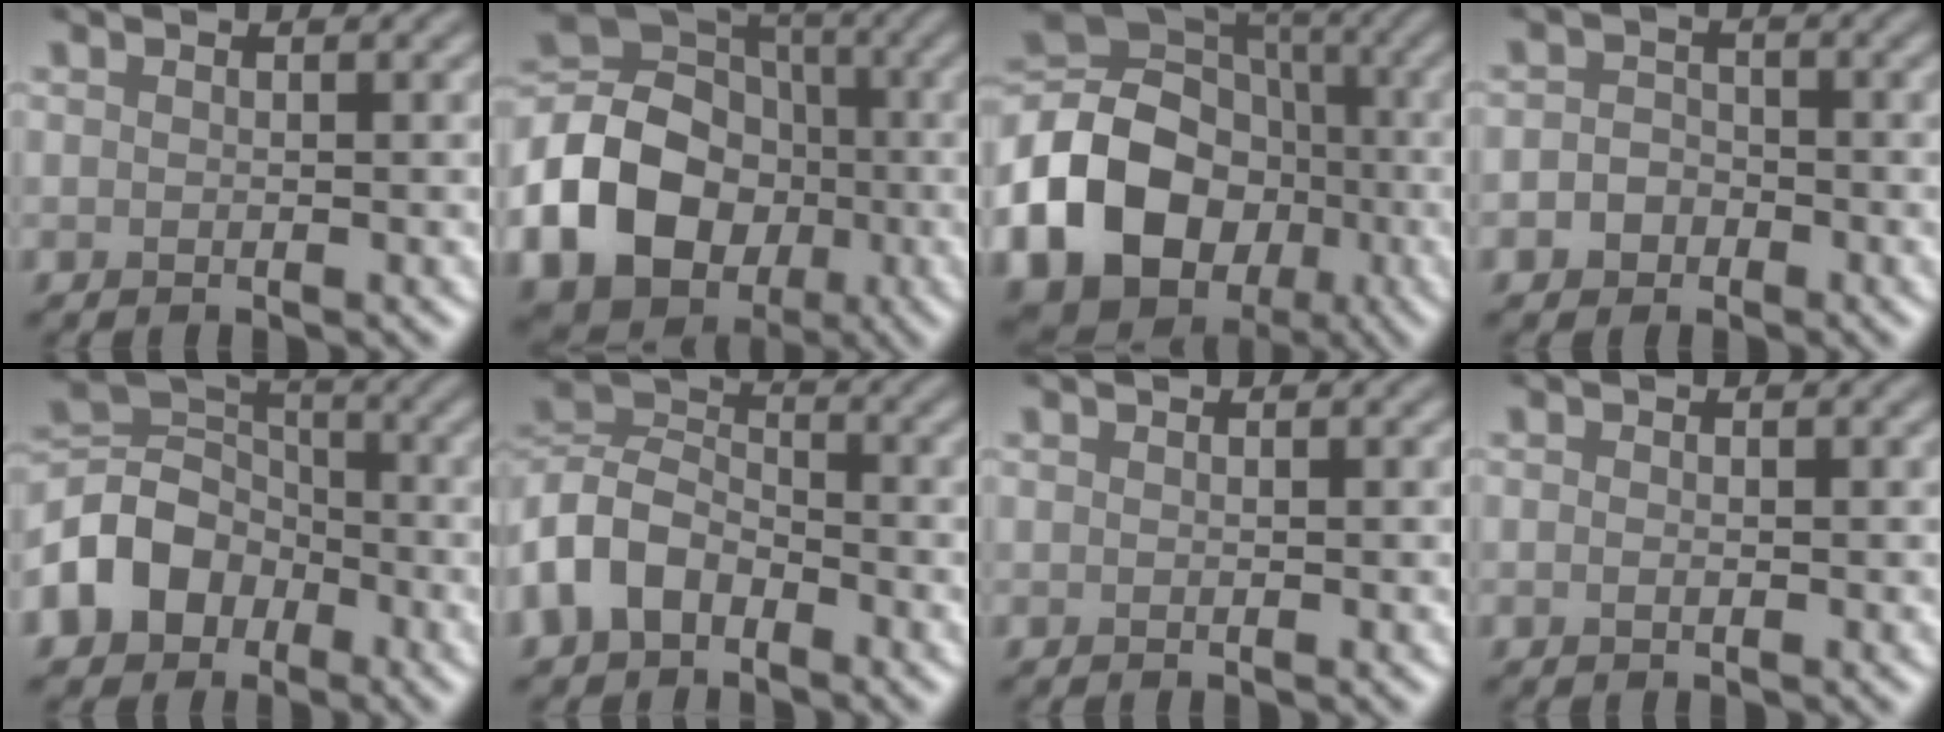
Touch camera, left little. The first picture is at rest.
{"total": 14.6, "force": [-4.3, 12.1, 7.0], "torque": [-0.149, -0.020, -0.101]}
{"total": 18.3, "force": [-5.7, 15.0, 8.8], "torque": [-0.198, -0.013, -0.122]}
{"total": 2.2, "force": [-0.9, 1.8, 0.8], "torque": [-0.001, 0.001, -0.026]}
{"total": 6.8, "force": [-3.0, 5.3, 3.0], "torque": [-0.054, 0.007, -0.073]}
{"total": 6.2, "force": [-2.9, 4.2, 3.5], "torque": [-0.077, 0.009, -0.074]}
{"total": 0.0}
{"total": 0.5, "force": [-0.1, 0.3, 0.4], "torque": [-0.009, -0.002, -0.002]}